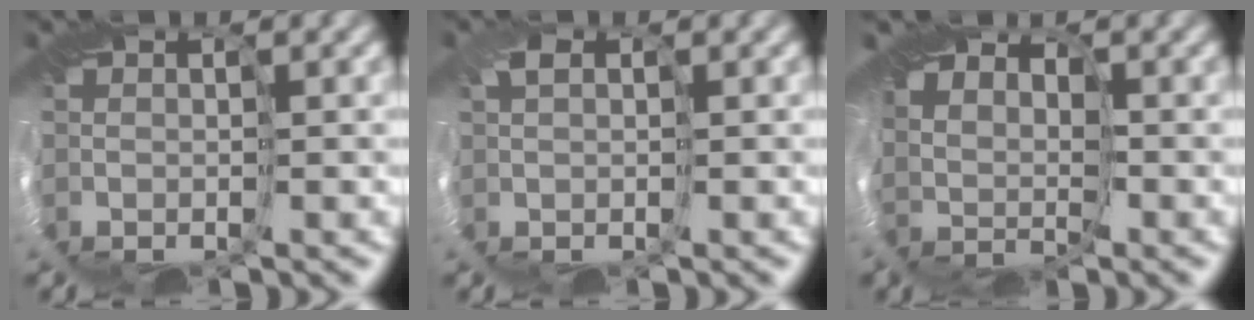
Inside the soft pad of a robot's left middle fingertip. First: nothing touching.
{"total": 0.8, "force": [0.3, 0.6, 0.5], "torque": [-0.023, 0.004, 0.003]}
{"total": 3.7, "force": [3.1, 1.9, 0.7], "torque": [-0.017, 0.000, 0.046]}